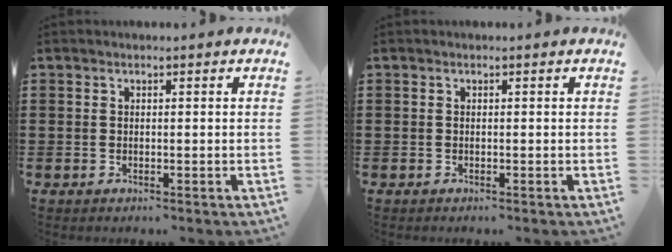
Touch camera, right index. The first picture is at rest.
{"total": 0.0}